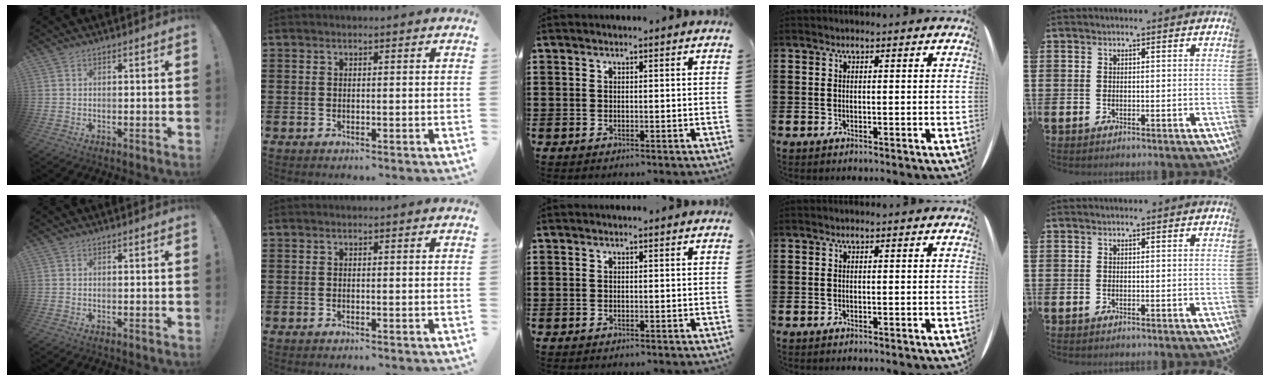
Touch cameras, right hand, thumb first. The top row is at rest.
{}